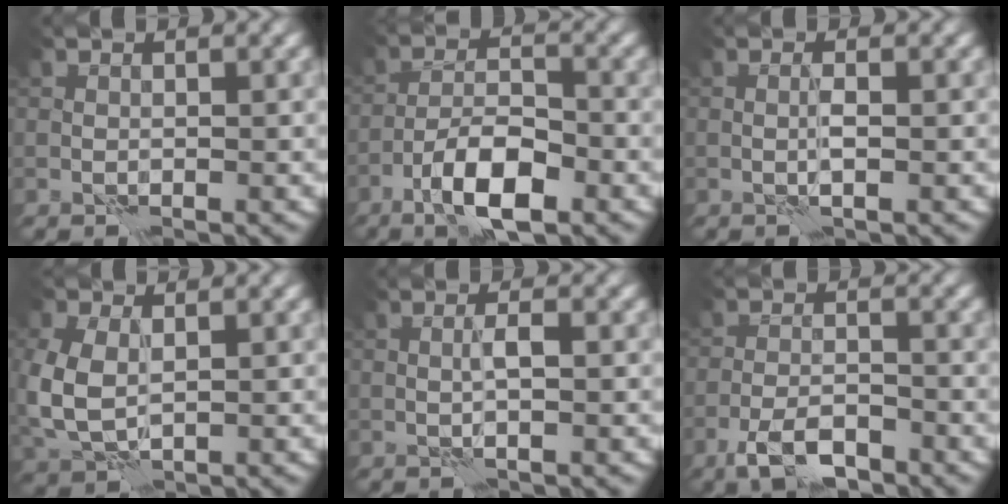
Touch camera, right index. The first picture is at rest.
{"total": 6.3, "force": [-3.5, 2.0, 4.8], "torque": [-0.082, 0.006, -0.065]}
{"total": 0.9, "force": [0.1, -0.2, 0.9], "torque": [-0.018, 0.002, 0.002]}
{"total": 5.1, "force": [0.3, 3.5, 3.7], "torque": [-0.105, -0.010, 0.012]}
{"total": 1.2, "force": [0.2, -0.1, 1.2], "torque": [-0.024, 0.003, 0.003]}
{"total": 4.2, "force": [-3.0, 1.4, 2.6], "torque": [-0.047, -0.003, -0.059]}